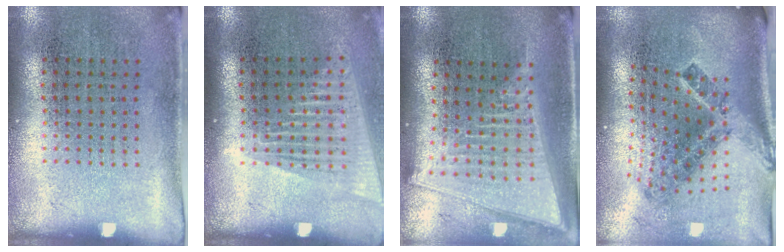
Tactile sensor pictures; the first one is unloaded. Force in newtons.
{"total": 1.7, "press": 1.5, "slide": 0.8}
{"total": 2.2, "press": 1.8, "slide": 1.2}
{"total": 2.6, "press": 1.6, "slide": 2.1}